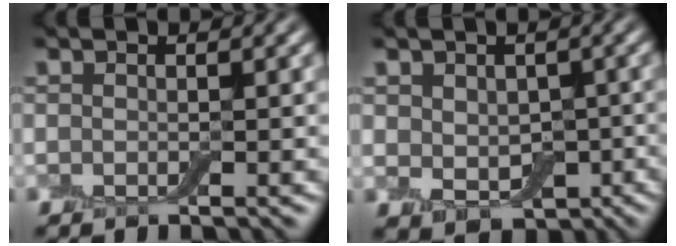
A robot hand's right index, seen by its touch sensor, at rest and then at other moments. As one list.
[{"total": 4.7, "force": [-0.3, 3.6, 3.0], "torque": [-0.051, -0.019, 0.007]}]